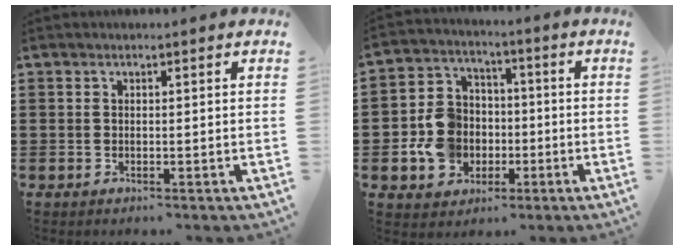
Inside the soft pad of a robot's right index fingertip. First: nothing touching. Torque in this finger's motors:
{"motor_torque": [1.90, 0.24, 0.93, 0.17]}